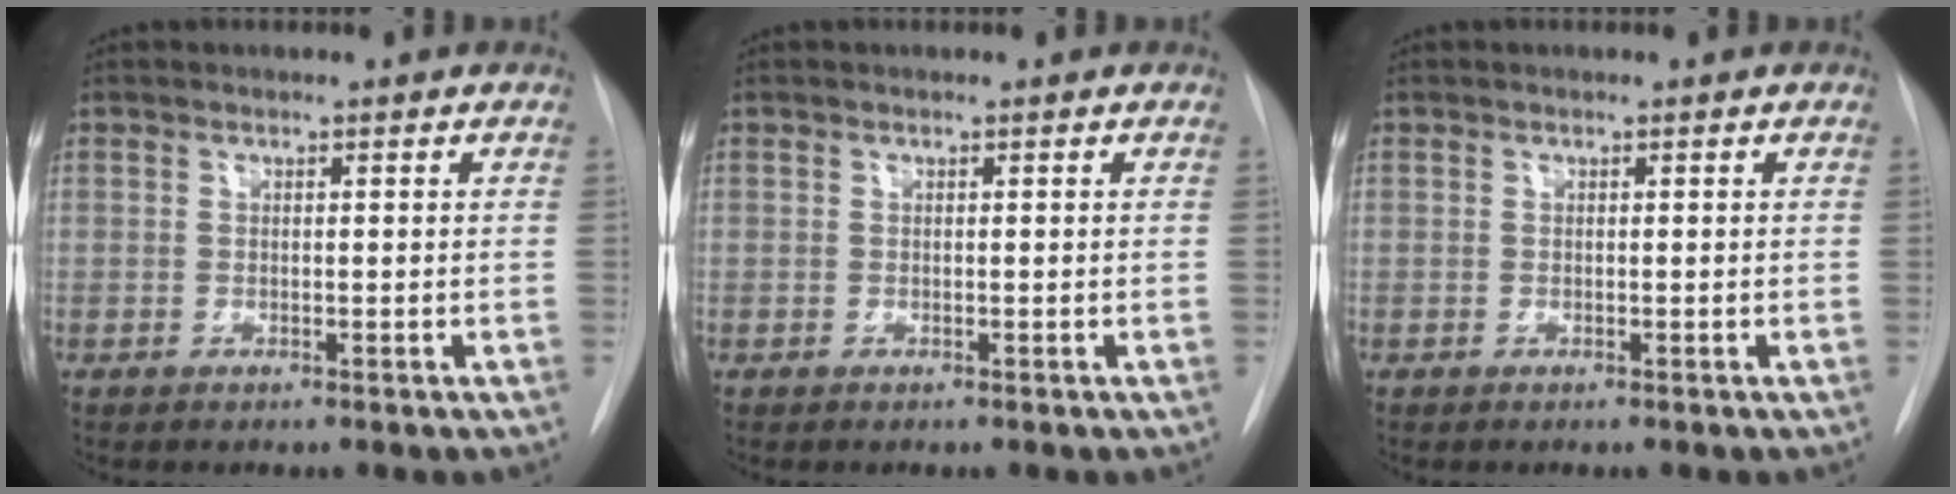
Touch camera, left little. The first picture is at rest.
{"total": 0.0}
{"total": 0.0}